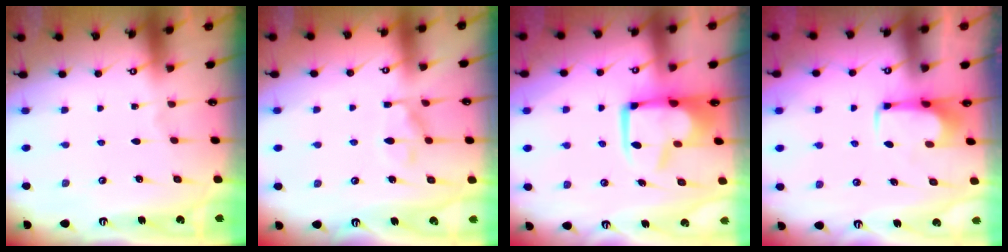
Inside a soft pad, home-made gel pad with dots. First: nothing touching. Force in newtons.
{"total": 9.0, "press": 9.0, "slide": 0.7}
{"total": 4.9, "press": 4.7, "slide": 1.4}
{"total": 2.0, "press": 2.0, "slide": 0.2}